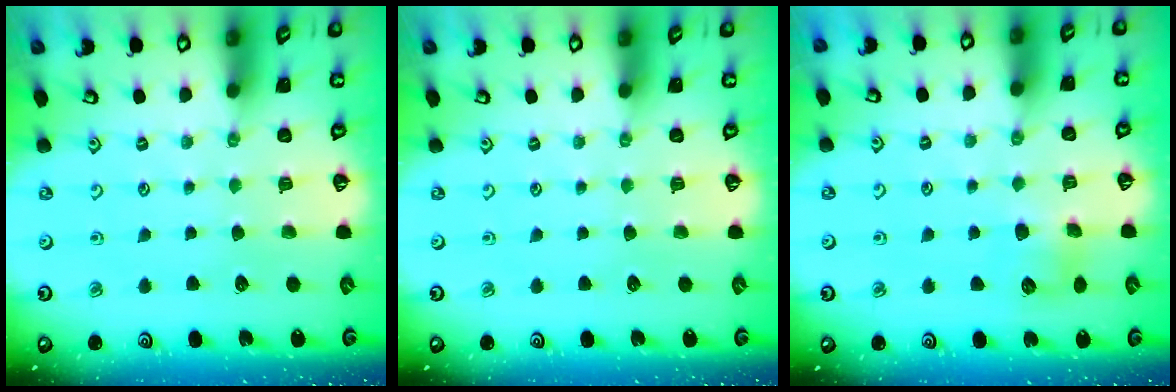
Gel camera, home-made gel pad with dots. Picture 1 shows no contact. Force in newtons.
{"total": 0.0}
{"total": 6.3, "press": 6.3, "slide": 0.6}